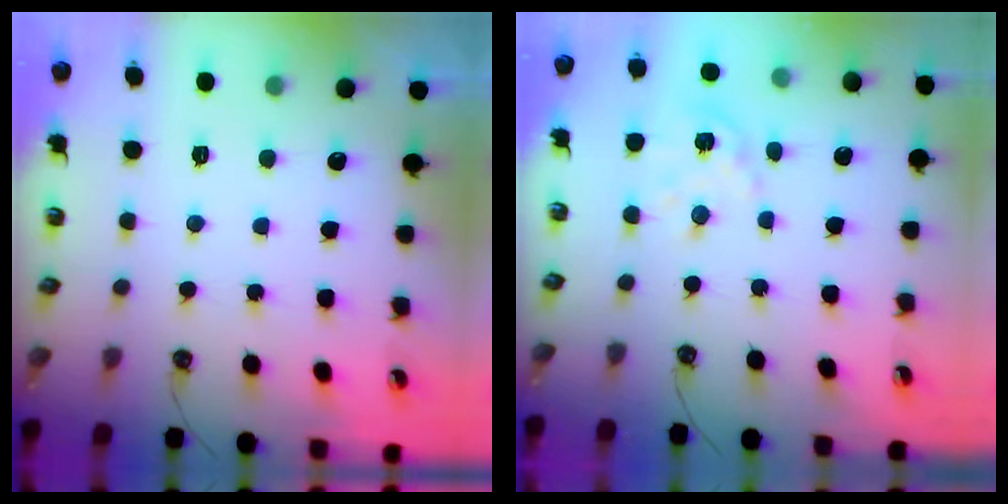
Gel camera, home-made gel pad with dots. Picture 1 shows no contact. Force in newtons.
{"total": 5.9, "press": 5.9, "slide": 0.5}